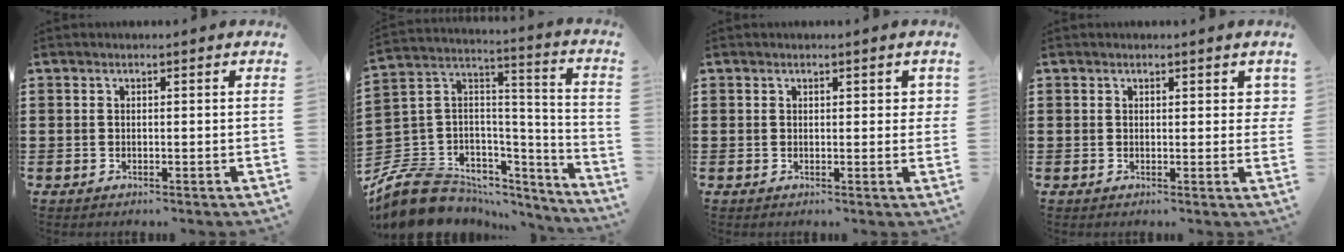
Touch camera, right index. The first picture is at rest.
{"total": 10.7, "force": [-7.5, 7.0, 3.2], "torque": [-0.091, 0.010, -0.142]}
{"total": 1.1, "force": [0.6, 0.8, 0.6], "torque": [-0.005, 0.003, 0.009]}
{"total": 1.4, "force": [0.8, 0.9, 0.7], "torque": [0.000, 0.001, 0.011]}